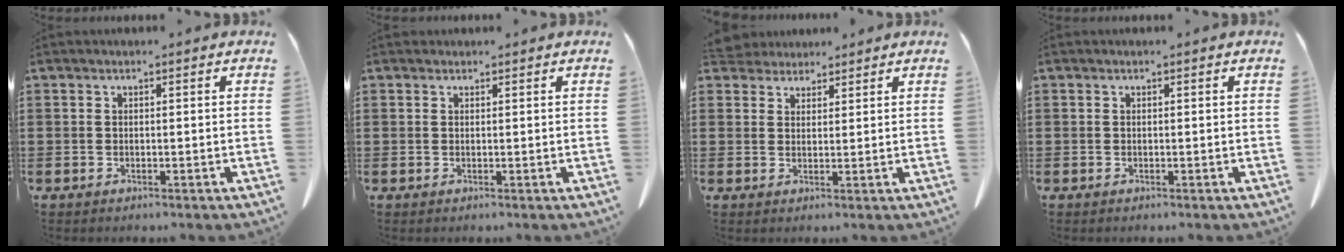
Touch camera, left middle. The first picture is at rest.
{"total": 0.6, "force": [0.5, 0.3, 0.0], "torque": [-0.001, 0.001, 0.010]}
{"total": 3.2, "force": [3.0, 1.1, 0.1], "torque": [-0.013, -0.001, 0.058]}
{"total": 0.0}